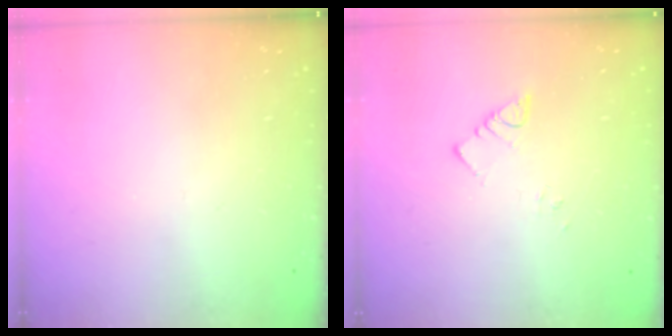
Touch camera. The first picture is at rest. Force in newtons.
{"total": 2.5, "press": 2.5, "slide": 0.3}